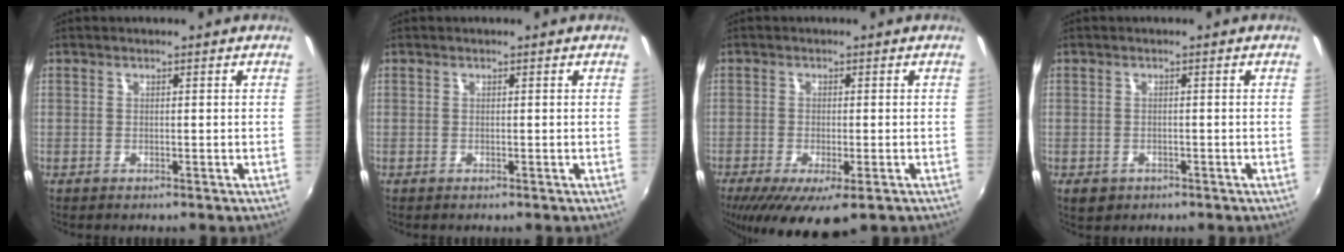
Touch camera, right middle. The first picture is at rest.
{"total": 0.0}
{"total": 10.1, "force": [-5.8, 2.8, 7.7], "torque": [-0.155, -0.040, -0.088]}
{"total": 2.9, "force": [-1.4, 2.2, 1.2], "torque": [-0.028, -0.007, -0.017]}